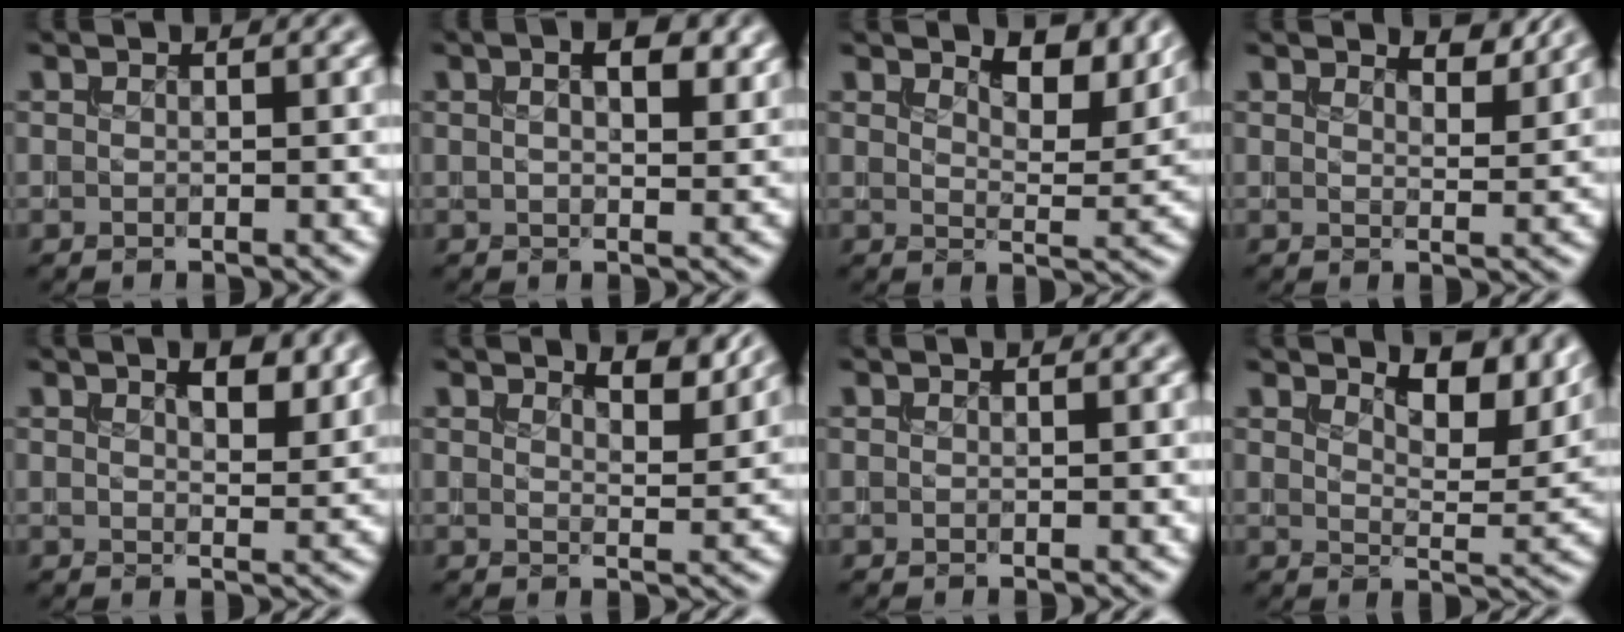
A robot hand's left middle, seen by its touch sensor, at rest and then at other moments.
{"total": 3.9, "force": [1.6, 1.8, 3.1], "torque": [-0.040, 0.001, 0.024]}
{"total": 5.3, "force": [4.0, 1.7, 3.0], "torque": [-0.043, -0.003, 0.054]}
{"total": 2.4, "force": [2.3, 0.3, 0.8], "torque": [-0.015, -0.004, 0.028]}
{"total": 3.1, "force": [1.8, 1.1, 2.2], "torque": [-0.036, -0.002, 0.029]}
{"total": 3.1, "force": [2.7, 0.6, 1.6], "torque": [-0.027, -0.003, 0.034]}
{"total": 0.0}
{"total": 6.4, "force": [4.5, 2.2, 4.0], "torque": [-0.058, -0.004, 0.064]}